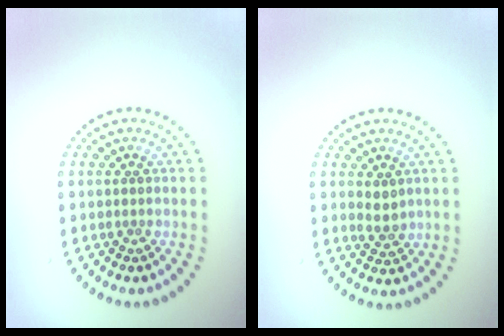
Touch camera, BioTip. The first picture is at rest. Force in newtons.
{"total": 1.6, "press": 1.5, "slide": 0.5}